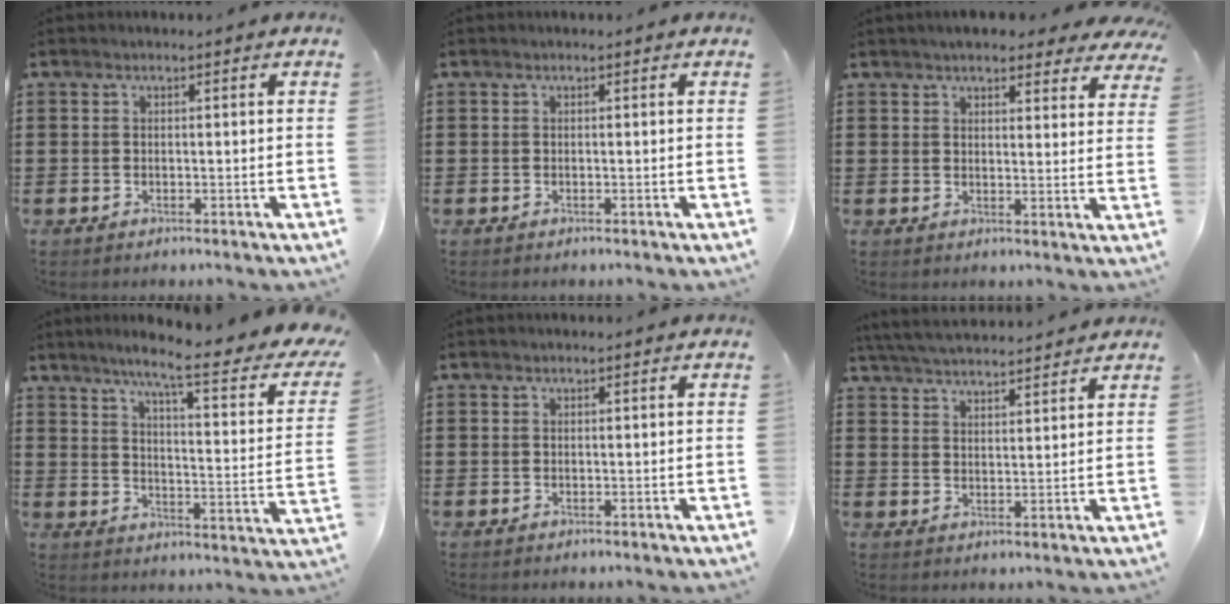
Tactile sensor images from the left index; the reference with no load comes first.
{"total": 0.0}
{"total": 4.9, "force": [4.5, 1.3, 1.2], "torque": [-0.031, -0.007, 0.083]}
{"total": 8.5, "force": [6.2, -0.2, 5.8], "torque": [-0.104, -0.050, 0.088]}
{"total": 0.0}
{"total": 4.6, "force": [4.6, 0.1, 0.8], "torque": [-0.031, -0.020, 0.082]}